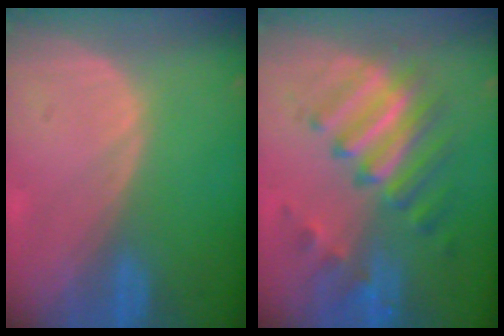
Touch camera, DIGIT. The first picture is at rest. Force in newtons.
{"total": 9.3, "press": 8.6, "slide": 3.6}